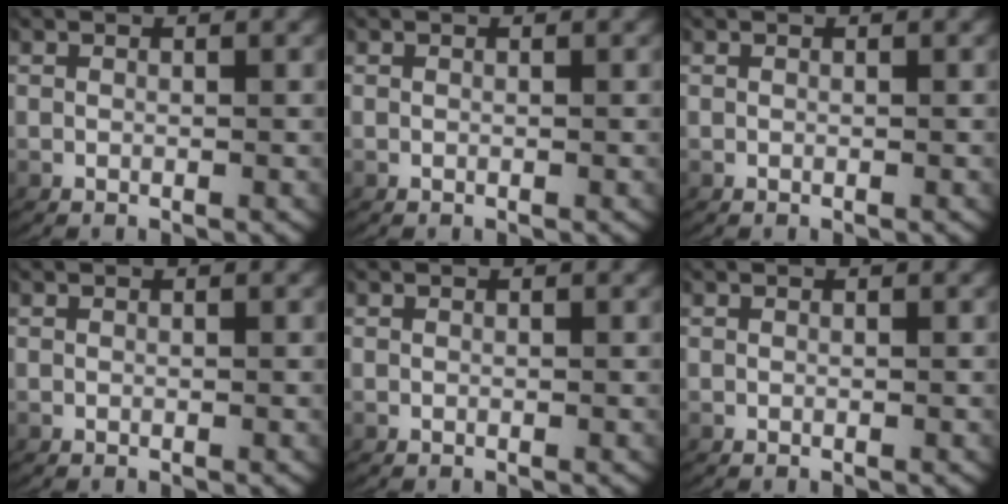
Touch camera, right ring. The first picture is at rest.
{"total": 0.0}
{"total": 0.0}
{"total": 0.0}
{"total": 0.0}
{"total": 0.0}